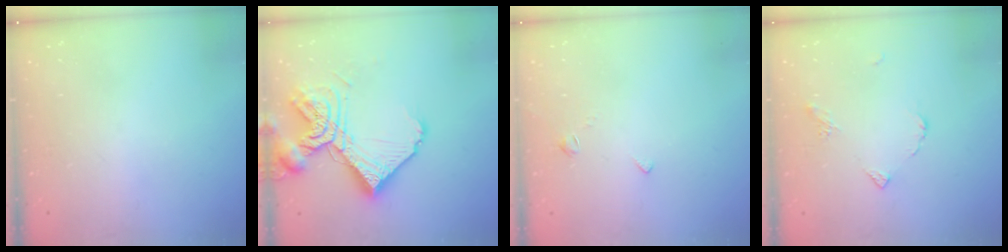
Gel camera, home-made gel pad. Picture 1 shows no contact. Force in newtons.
{"total": 17.8, "press": 17.7, "slide": 1.9}
{"total": 2.2, "press": 2.2, "slide": 0.5}
{"total": 4.9, "press": 4.9, "slide": 0.7}